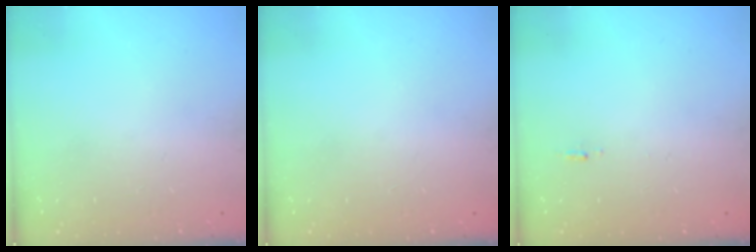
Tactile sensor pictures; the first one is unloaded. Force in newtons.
{"total": 0.0}
{"total": 5.6, "press": 5.3, "slide": 1.8}